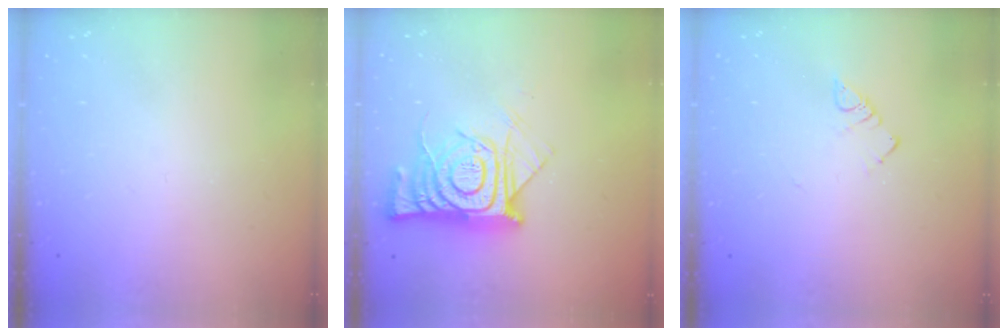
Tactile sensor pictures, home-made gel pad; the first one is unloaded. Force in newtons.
{"total": 15.9, "press": 15.8, "slide": 1.6}
{"total": 2.9, "press": 2.9, "slide": 0.5}